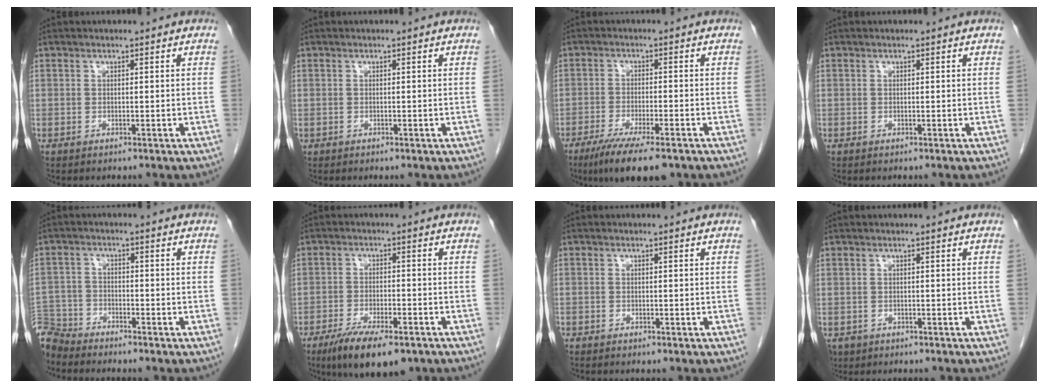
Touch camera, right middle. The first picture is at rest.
{"total": 0.0}
{"total": 10.1, "force": [-7.2, 1.7, 6.9], "torque": [-0.109, -0.021, -0.111]}
{"total": 0.0}
{"total": 5.6, "force": [-5.5, 1.2, -0.4], "torque": [0.008, -0.004, -0.111]}
{"total": 10.7, "force": [-7.4, 3.0, 7.2], "torque": [-0.117, -0.017, -0.117]}
{"total": 0.7, "force": [-0.6, 0.4, 0.2], "torque": [-0.009, 0.001, -0.012]}
{"total": 3.2, "force": [-2.0, 2.3, 0.6], "torque": [-0.013, 0.000, -0.032]}